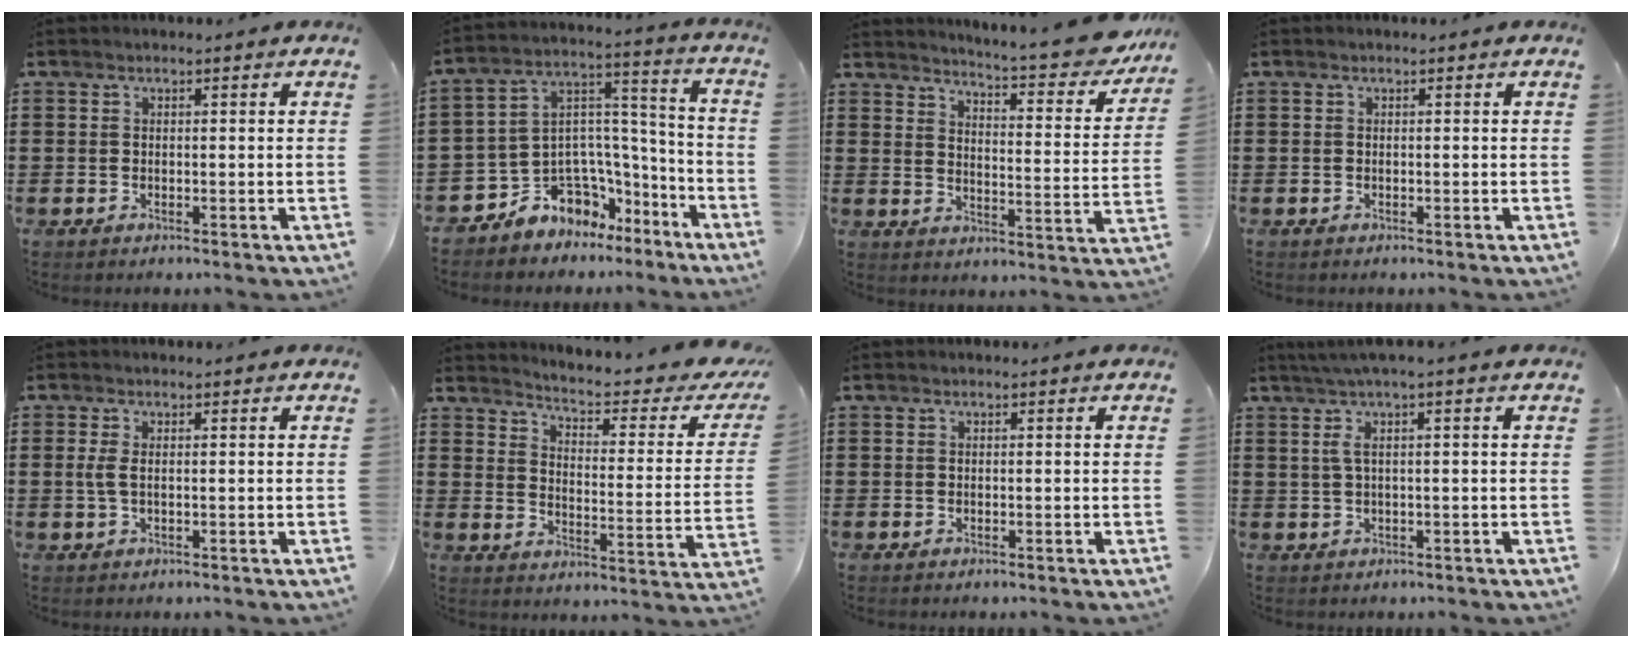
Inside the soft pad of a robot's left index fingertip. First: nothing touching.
{"total": 7.8, "force": [-6.1, 4.9, 0.6], "torque": [-0.028, 0.001, -0.112]}
{"total": 6.2, "force": [5.8, -0.2, 2.3], "torque": [-0.049, -0.055, 0.093]}
{"total": 0.0}
{"total": 1.9, "force": [0.1, 0.8, 1.8], "torque": [-0.045, -0.001, -0.001]}
{"total": 3.3, "force": [2.7, -0.3, 1.8], "torque": [-0.046, -0.033, 0.032]}
{"total": 0.0}
{"total": 2.9, "force": [0.2, -0.3, 2.9], "torque": [-0.062, -0.005, -0.002]}